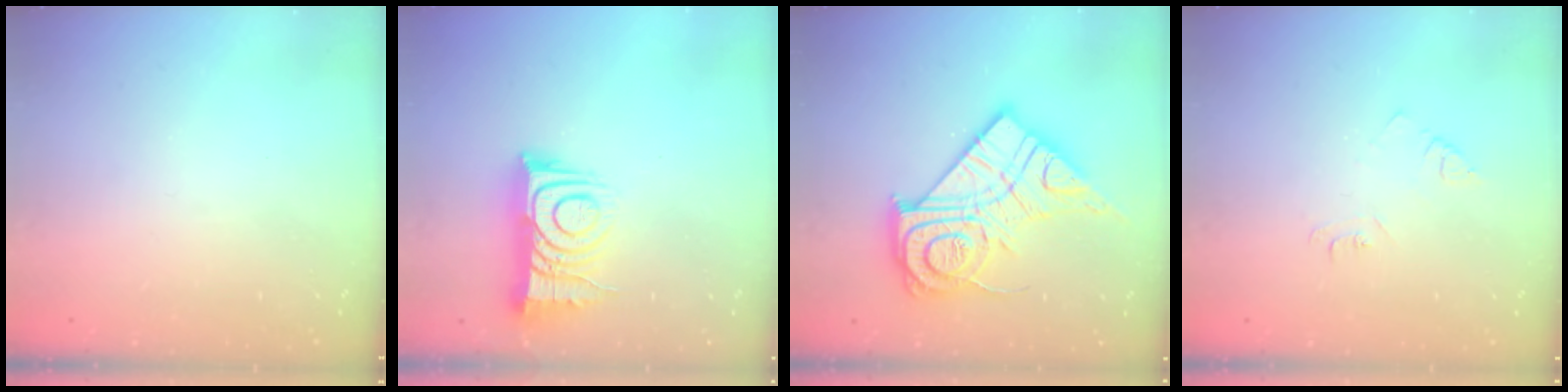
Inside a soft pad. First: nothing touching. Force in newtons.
{"total": 12.7, "press": 12.7, "slide": 0.9}
{"total": 23.3, "press": 23.3, "slide": 1.7}
{"total": 4.2, "press": 4.1, "slide": 0.6}